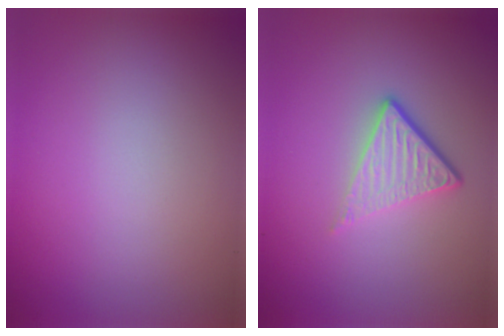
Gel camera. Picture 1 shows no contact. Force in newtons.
{"total": 4.2, "press": 2.6, "slide": 3.3}